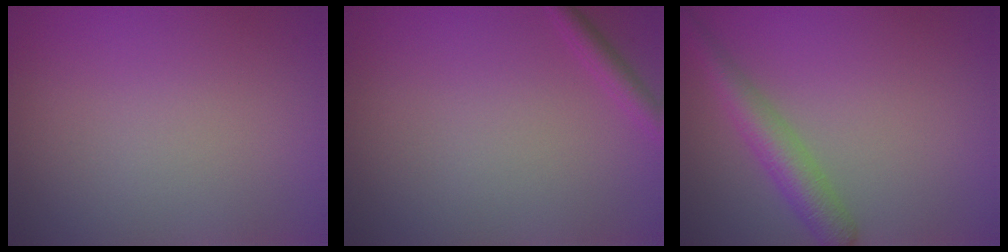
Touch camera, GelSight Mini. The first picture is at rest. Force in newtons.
{"total": 1.5, "press": 1.5, "slide": 0.2}
{"total": 3.5, "press": 3.5, "slide": 0.1}